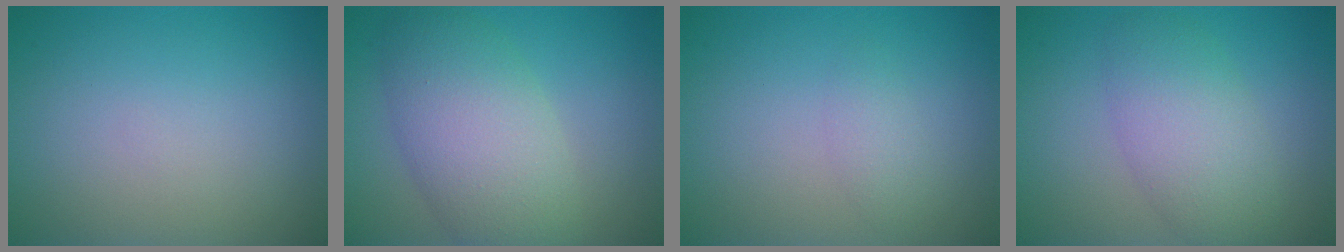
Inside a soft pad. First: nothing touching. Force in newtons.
{"total": 7.3, "press": 7.3, "slide": 0.4}
{"total": 1.2, "press": 1.2, "slide": 0.1}
{"total": 4.9, "press": 4.9, "slide": 0.2}